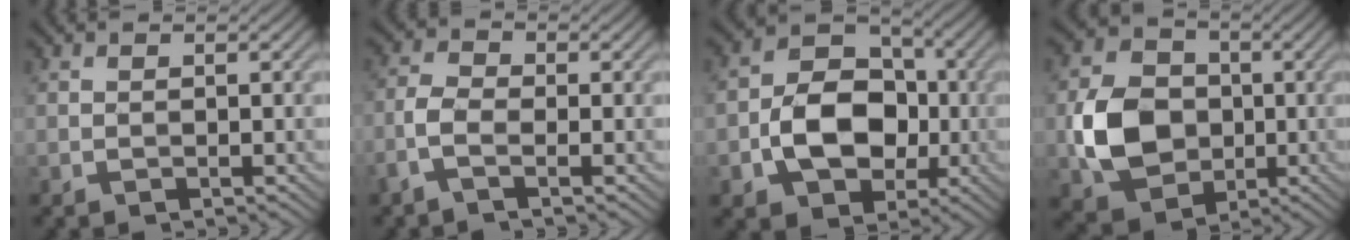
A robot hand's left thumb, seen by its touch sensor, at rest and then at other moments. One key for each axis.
{"total": 3.3, "fx": -1.5, "fy": 1.5, "fz": 2.5, "tx": -0.068, "ty": 0.008, "tz": -0.042}
{"total": 10.3, "fx": -2.3, "fy": 7.6, "fz": 6.6, "tx": -0.124, "ty": -0.003, "tz": -0.048}
{"total": 10.1, "fx": -1.2, "fy": 8.2, "fz": 5.8, "tx": -0.142, "ty": 0.001, "tz": -0.025}